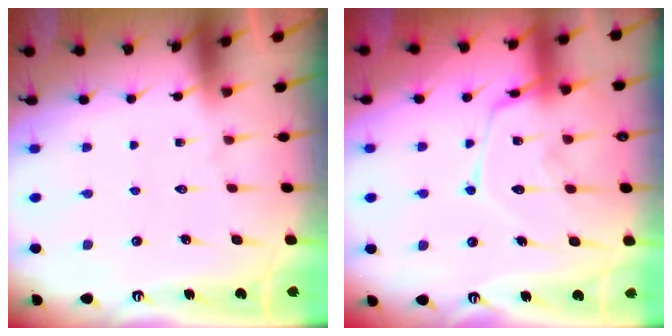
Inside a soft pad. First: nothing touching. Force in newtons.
{"total": 17.4, "press": 17.3, "slide": 1.3}